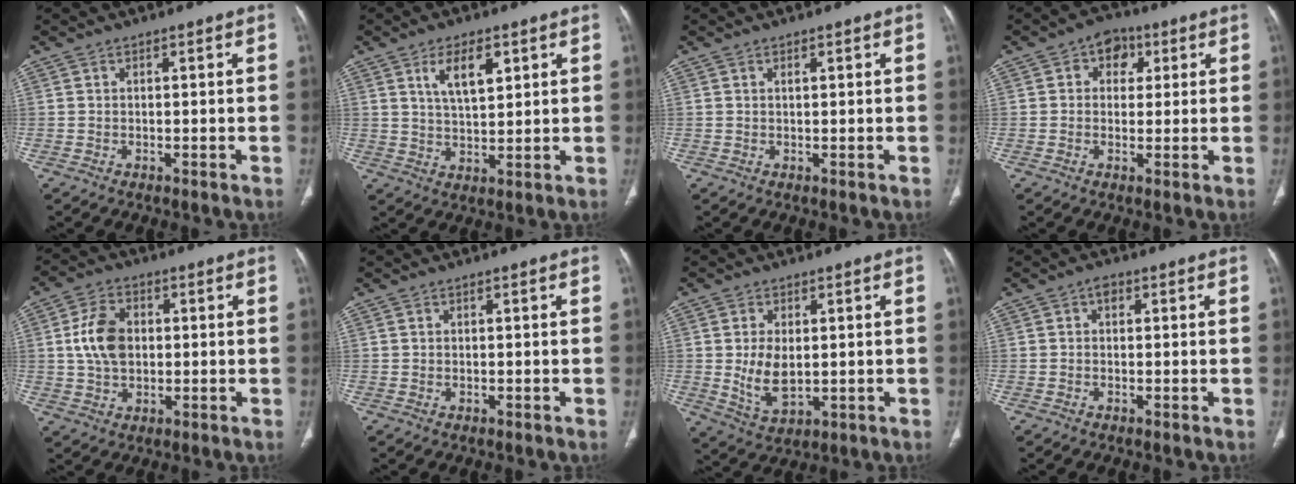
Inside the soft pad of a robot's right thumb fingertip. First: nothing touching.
{"total": 7.5, "force": [3.4, 3.3, 5.8], "torque": [-0.087, -0.018, 0.064]}
{"total": 0.8, "force": [0.5, 0.3, 0.6], "torque": [-0.007, 0.000, 0.007]}
{"total": 5.8, "force": [1.9, 4.6, 3.1], "torque": [-0.005, 0.004, 0.018]}
{"total": 8.8, "force": [0.8, 6.1, 6.3], "torque": [-0.104, 0.004, 0.015]}
{"total": 0.0}
{"total": 7.7, "force": [0.2, 4.6, 6.2], "torque": [-0.110, -0.012, 0.018]}
{"total": 1.4, "force": [0.4, 1.0, 0.9], "torque": [-0.004, 0.005, -0.002]}